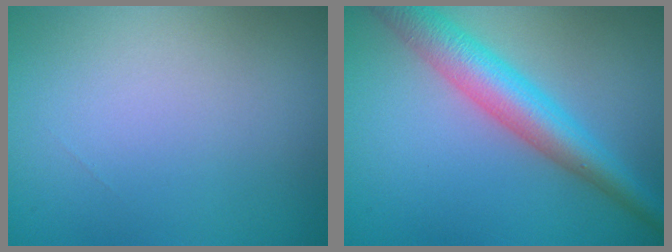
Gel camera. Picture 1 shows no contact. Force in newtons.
{"total": 5.9, "press": 5.9, "slide": 0.1}